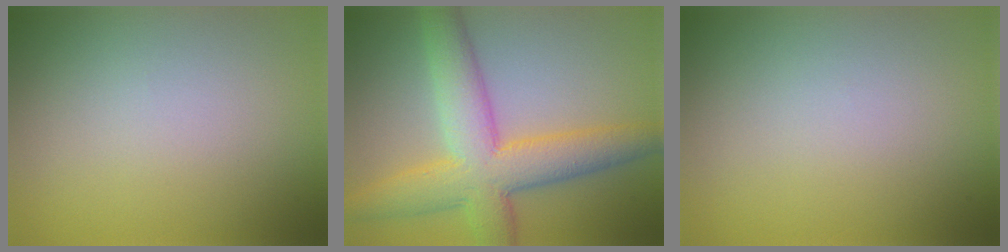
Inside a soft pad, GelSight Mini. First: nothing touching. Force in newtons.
{"total": 8.6, "press": 8.6, "slide": 0.0}
{"total": 0.0}